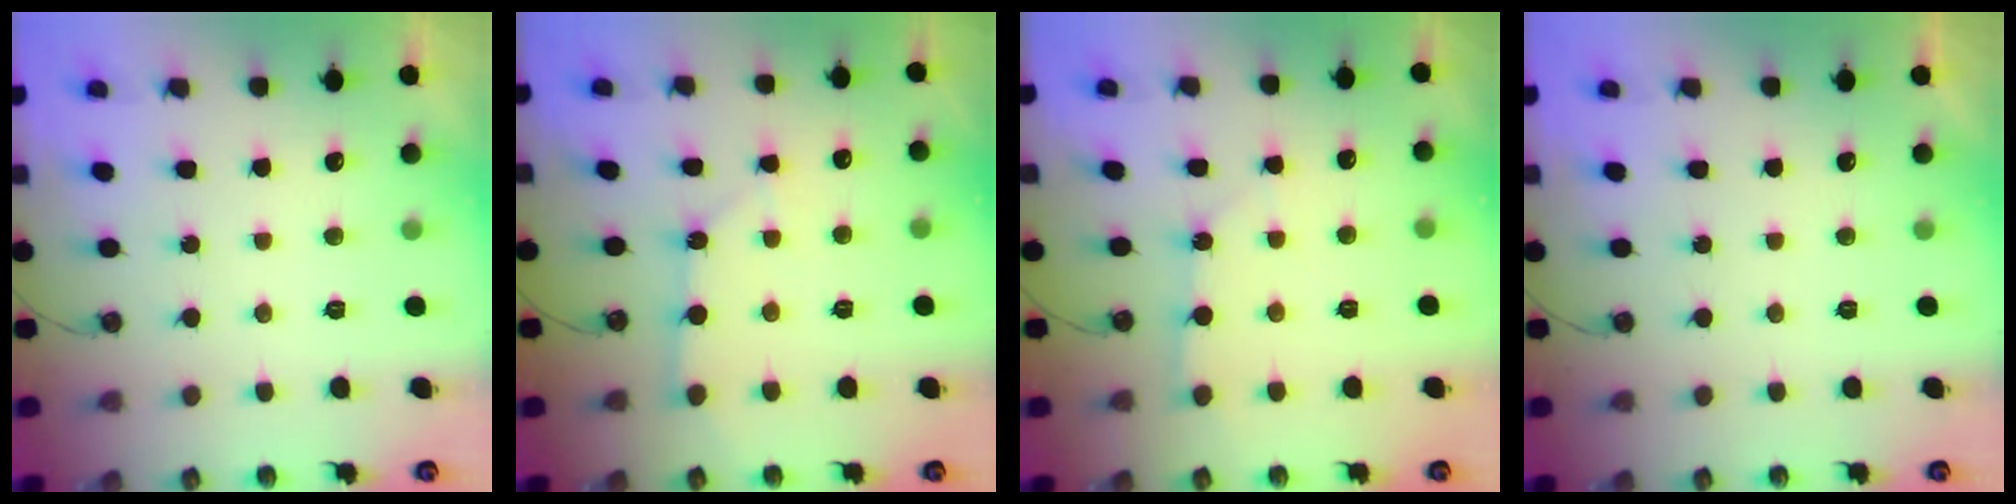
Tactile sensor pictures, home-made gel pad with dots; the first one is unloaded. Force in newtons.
{"total": 2.6, "press": 2.6, "slide": 0.3}
{"total": 2.8, "press": 2.8, "slide": 0.2}
{"total": 0.0}